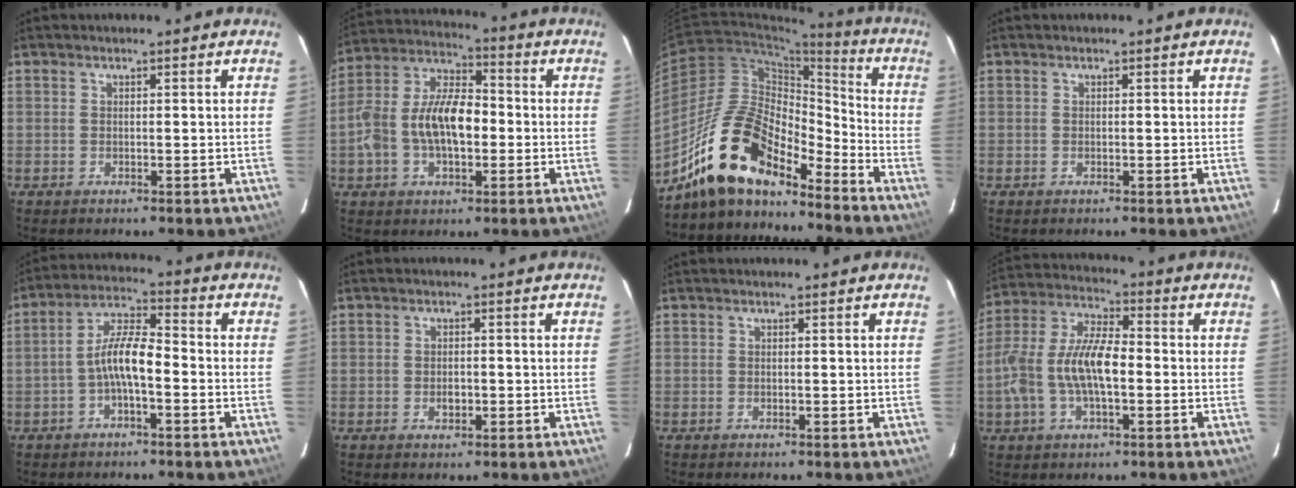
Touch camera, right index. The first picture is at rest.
{"total": 13.6, "force": [-2.1, 7.5, 11.2], "torque": [-0.225, 0.018, -0.040]}
{"total": 17.0, "force": [-13.6, 5.8, 8.4], "torque": [-0.154, 0.013, -0.258]}
{"total": 0.0}
{"total": 7.1, "force": [-2.4, 2.0, 6.4], "torque": [-0.133, 0.017, -0.045]}
{"total": 2.2, "force": [-0.7, 1.6, 1.4], "torque": [-0.024, 0.002, -0.011]}
{"total": 0.0}
{"total": 13.1, "force": [-2.3, 5.7, 11.5], "torque": [-0.243, 0.010, -0.043]}